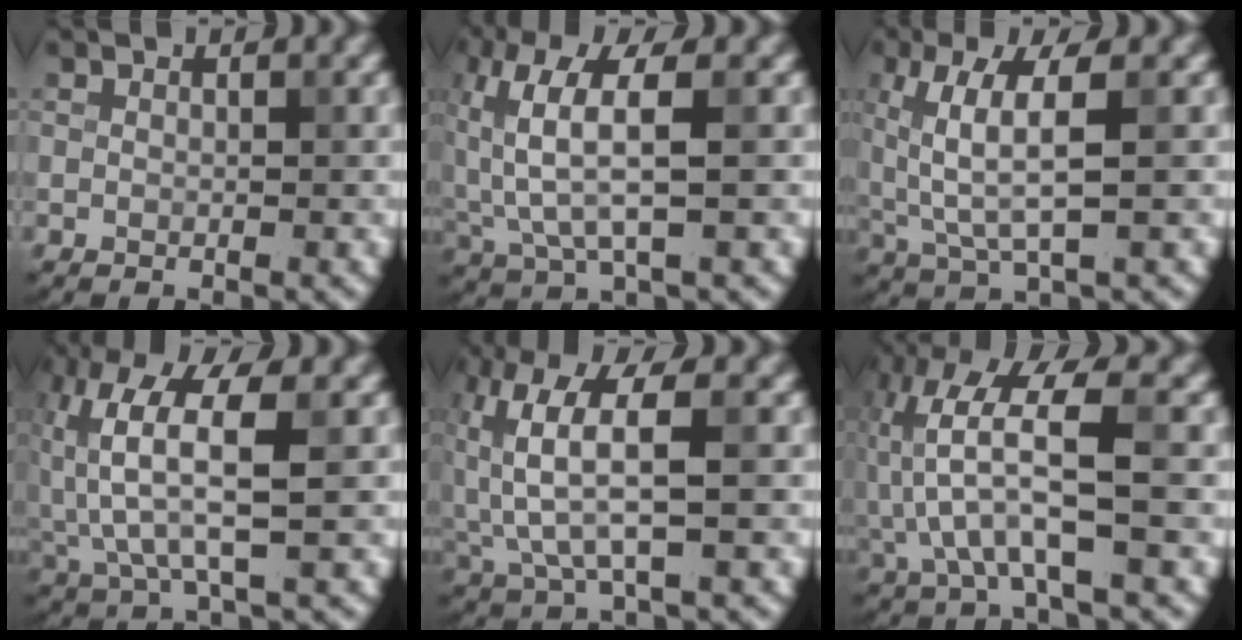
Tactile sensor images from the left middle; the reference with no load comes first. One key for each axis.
{"total": 5.5, "fx": 0.9, "fy": 1.6, "fz": 5.1, "tx": -0.118, "ty": 0.004, "tz": 0.019}
{"total": 5.4, "fx": 1.3, "fy": 1.5, "fz": 5.0, "tx": -0.115, "ty": 0.000, "tz": 0.029}
{"total": 6.9, "fx": 0.9, "fy": 2.2, "fz": 6.5, "tx": -0.145, "ty": 0.010, "tz": 0.016}
{"total": 6.1, "fx": 0.8, "fy": 1.9, "fz": 5.7, "tx": -0.132, "ty": 0.006, "tz": 0.016}
{"total": 7.2, "fx": -1.1, "fy": 2.0, "fz": 6.8, "tx": -0.158, "ty": 0.018, "tz": -0.023}